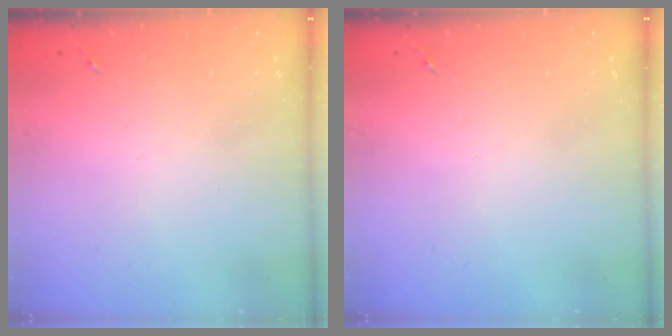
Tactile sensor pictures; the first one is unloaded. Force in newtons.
{"total": 0.0}